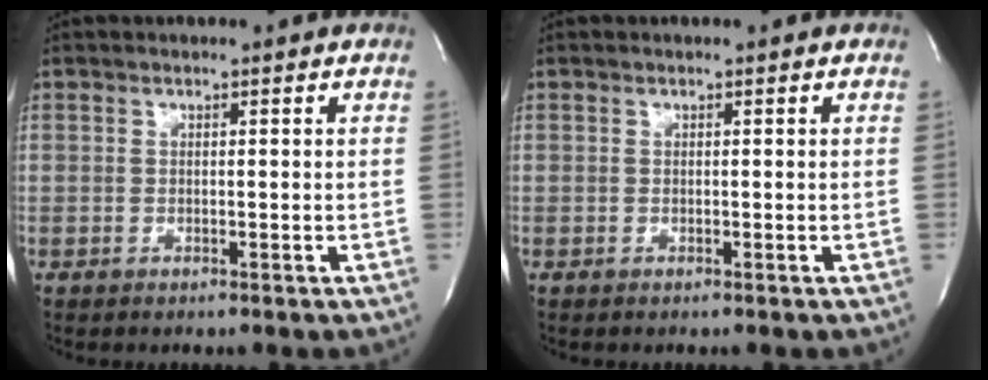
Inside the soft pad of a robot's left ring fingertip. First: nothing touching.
{"total": 0.0}